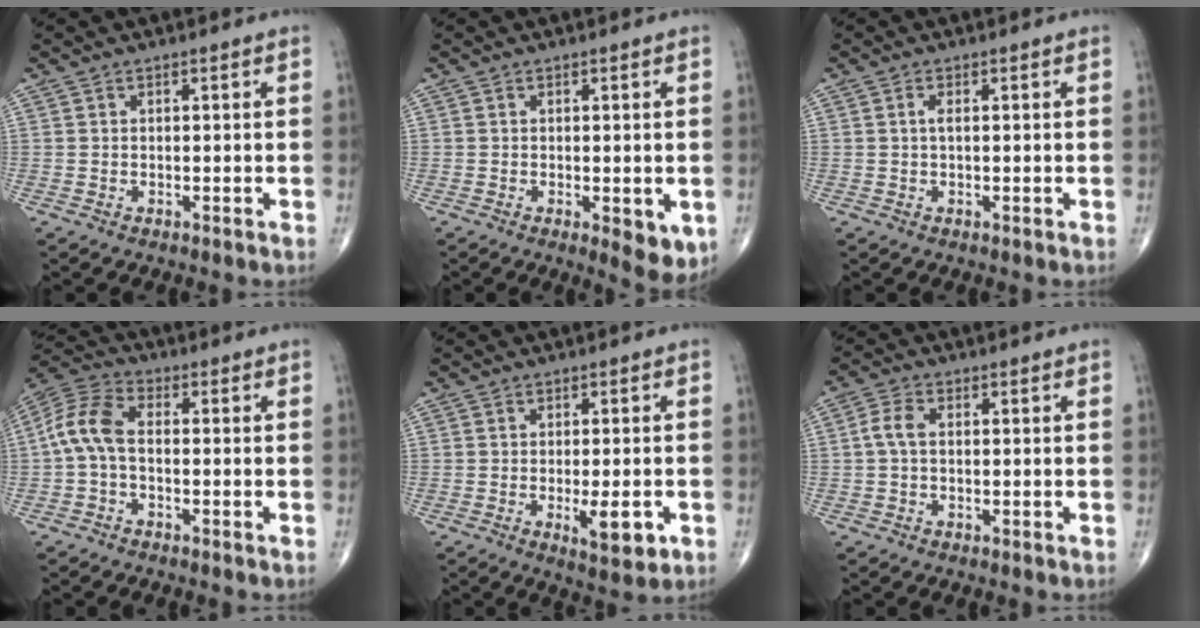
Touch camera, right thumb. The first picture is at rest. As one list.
[{"total": 6.1, "force": [-1.5, 2.3, 5.4], "torque": [-0.060, -0.016, -0.016]}, {"total": 2.2, "force": [0.2, 0.7, 2.1], "torque": [-0.046, 0.002, 0.002]}, {"total": 8.1, "force": [-0.9, 4.5, 6.6], "torque": [-0.141, 0.026, -0.030]}, {"total": 6.4, "force": [-1.9, 2.1, 5.7], "torque": [-0.075, -0.010, -0.023]}, {"total": 3.5, "force": [0.1, 1.9, 2.9], "torque": [-0.066, 0.008, -0.004]}]